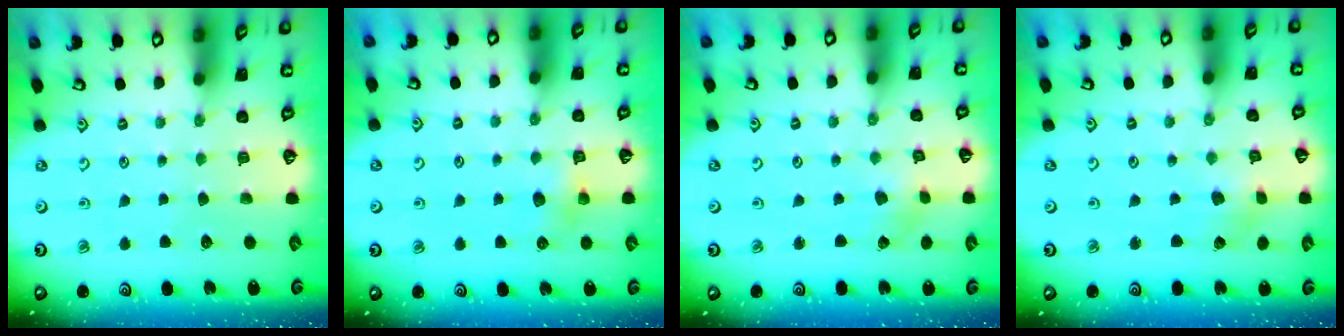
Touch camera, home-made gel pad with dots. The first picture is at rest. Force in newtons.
{"total": 5.6, "press": 5.6, "slide": 0.7}
{"total": 1.6, "press": 1.6, "slide": 0.2}
{"total": 2.3, "press": 2.3, "slide": 0.6}